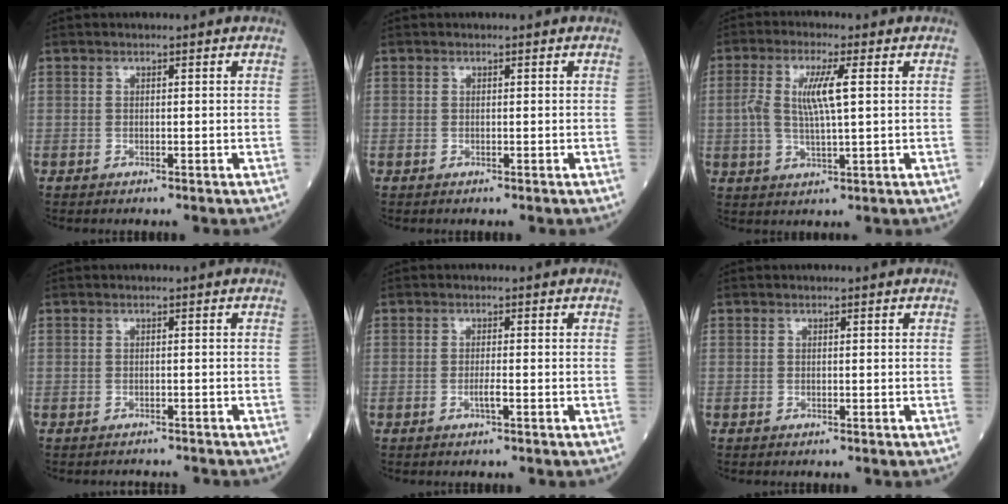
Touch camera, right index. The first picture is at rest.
{"total": 0.0}
{"total": 7.1, "force": [1.1, 0.6, 7.0], "torque": [-0.154, 0.006, 0.022]}
{"total": 2.9, "force": [-2.9, 0.5, 0.2], "torque": [-0.001, -0.005, -0.036]}
{"total": 1.2, "force": [-0.4, -0.5, 1.0], "torque": [-0.024, -0.001, -0.008]}
{"total": 0.0}